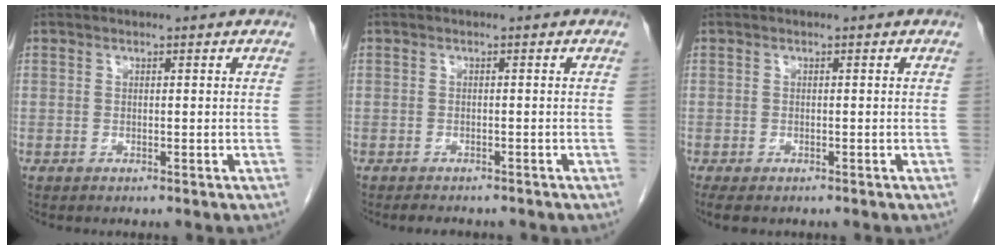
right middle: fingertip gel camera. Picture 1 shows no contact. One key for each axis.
{"total": 4.1, "fx": -3.6, "fy": 1.3, "fz": 1.6, "tx": -0.025, "ty": -0.007, "tz": -0.043}
{"total": 3.4, "fx": -2.5, "fy": 1.3, "fz": 1.8, "tx": -0.030, "ty": -0.009, "tz": -0.035}